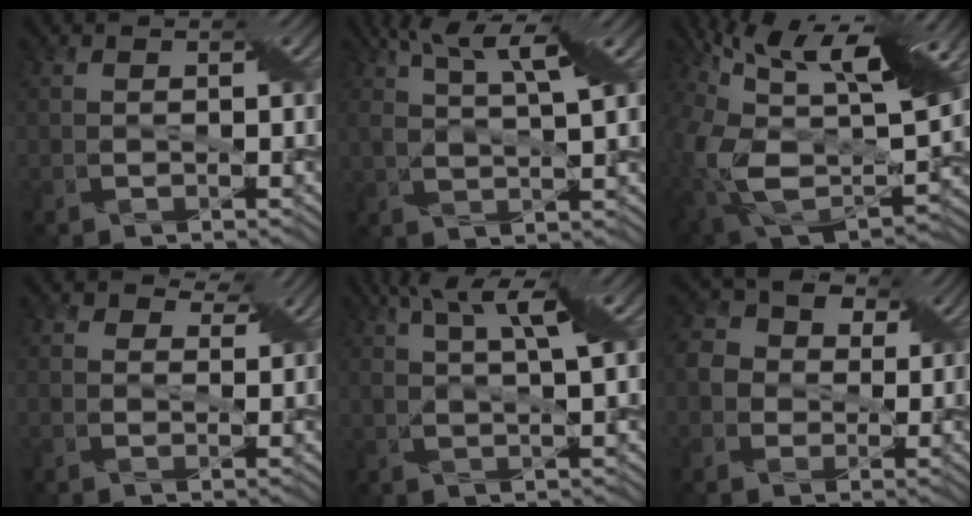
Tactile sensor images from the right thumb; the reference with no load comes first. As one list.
[{"total": 7.1, "force": [3.8, 1.7, 5.7], "torque": [-0.112, 0.011, 0.060]}, {"total": 16.4, "force": [6.8, 7.7, 12.8], "torque": [-0.267, 0.007, 0.113]}, {"total": 4.6, "force": [3.6, 2.3, 1.7], "torque": [-0.034, -0.004, 0.055]}, {"total": 6.0, "force": [3.1, 0.9, 5.0], "torque": [-0.090, 0.011, 0.054]}, {"total": 6.2, "force": [1.7, 5.3, 2.7], "torque": [-0.087, 0.011, 0.015]}]